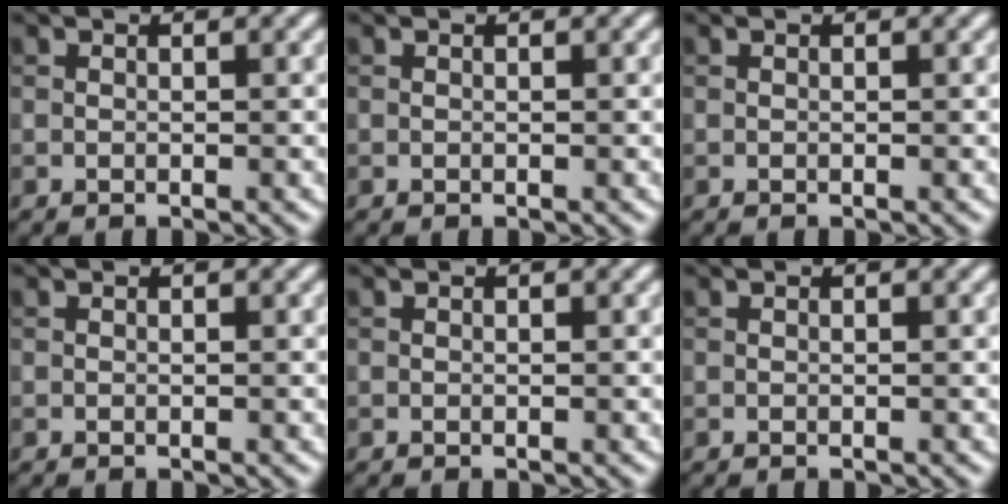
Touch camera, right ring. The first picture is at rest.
{"total": 0.0}
{"total": 0.0}
{"total": 0.0}
{"total": 0.0}
{"total": 0.0}